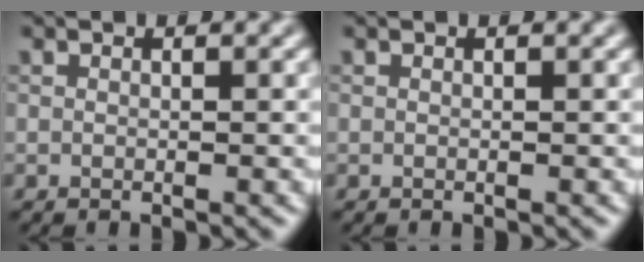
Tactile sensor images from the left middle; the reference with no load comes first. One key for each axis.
{"total": 0.0}